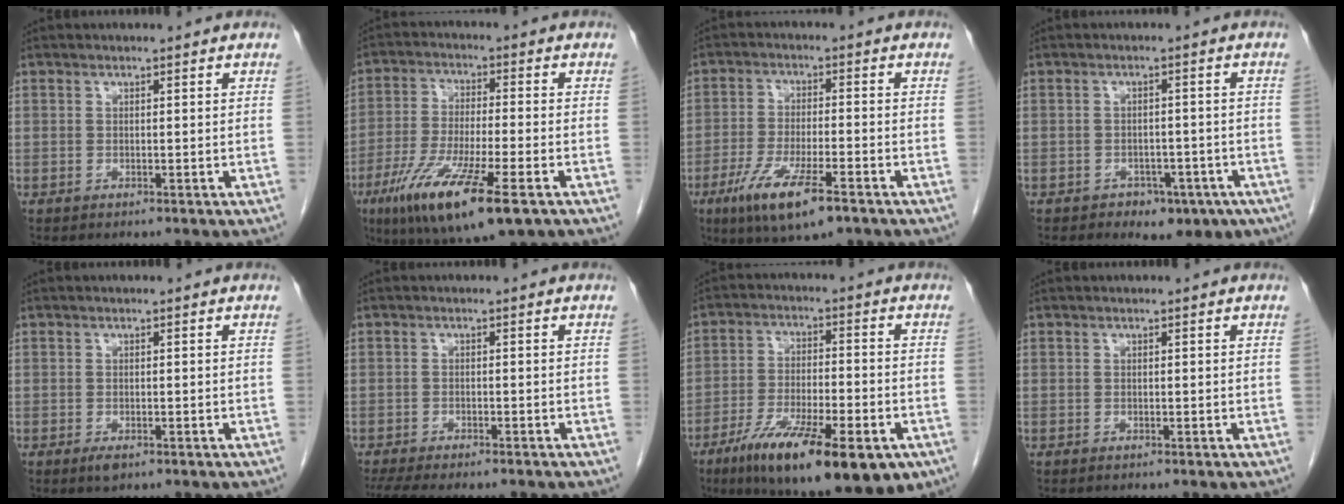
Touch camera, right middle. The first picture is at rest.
{"total": 15.1, "force": [-7.8, 2.0, 12.8], "torque": [-0.241, -0.038, -0.132]}
{"total": 10.4, "force": [-5.9, 2.1, 8.4], "torque": [-0.159, -0.023, -0.097]}
{"total": 6.6, "force": [-4.1, 4.5, 2.7], "torque": [-0.019, 0.012, -0.049]}
{"total": 1.4, "force": [-0.8, 0.6, 1.1], "torque": [-0.018, -0.001, -0.009]}
{"total": 9.7, "force": [-8.2, 2.1, 4.8], "torque": [-0.074, -0.006, -0.119]}
{"total": 18.2, "force": [-10.6, 4.5, 14.2], "torque": [-0.205, -0.028, -0.169]}
{"total": 0.0}